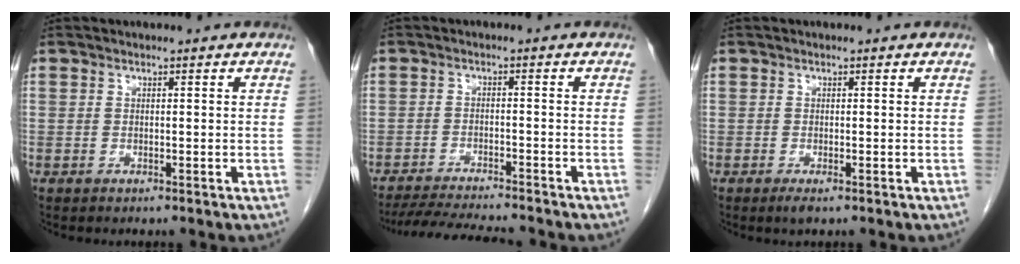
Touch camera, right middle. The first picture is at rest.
{"total": 9.2, "force": [-8.5, 0.1, 3.4], "torque": [-0.054, -0.013, -0.137]}
{"total": 1.2, "force": [-0.7, 0.2, 1.0], "torque": [-0.017, -0.003, -0.010]}